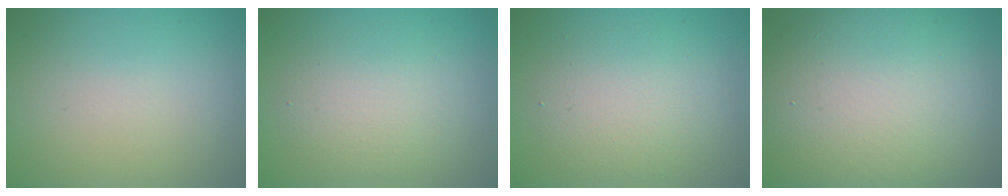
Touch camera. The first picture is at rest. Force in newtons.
{"total": 3.7, "press": 3.7, "slide": 0.4}
{"total": 4.1, "press": 4.1, "slide": 0.2}
{"total": 11.7, "press": 11.7, "slide": 0.8}